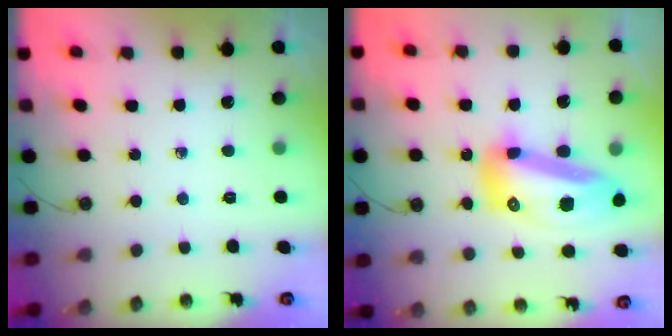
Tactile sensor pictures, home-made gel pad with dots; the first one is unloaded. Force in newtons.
{"total": 19.0, "press": 18.8, "slide": 2.4}